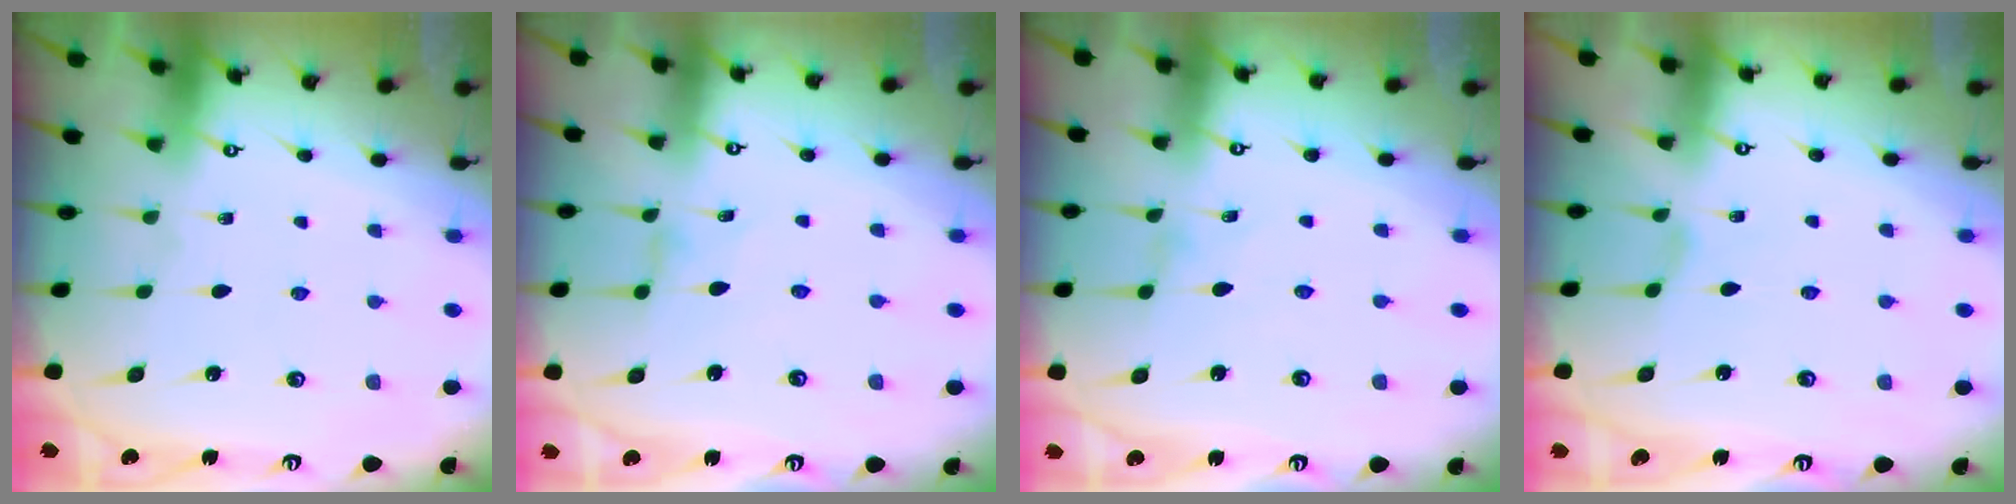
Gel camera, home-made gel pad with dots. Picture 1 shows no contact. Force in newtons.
{"total": 0.8, "press": 0.7, "slide": 0.4}
{"total": 0.0}
{"total": 0.6, "press": 0.5, "slide": 0.2}